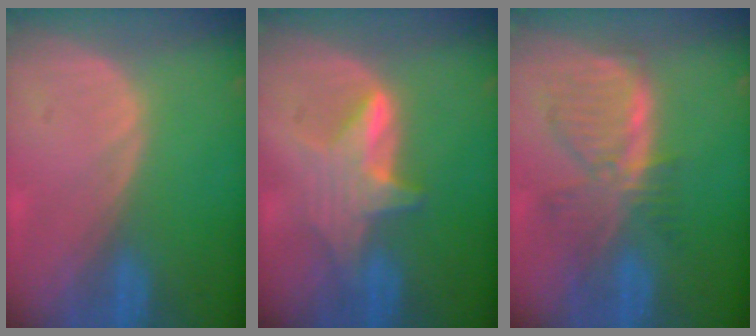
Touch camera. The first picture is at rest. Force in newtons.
{"total": 5.9, "press": 5.8, "slide": 0.8}
{"total": 7.5, "press": 6.8, "slide": 3.1}